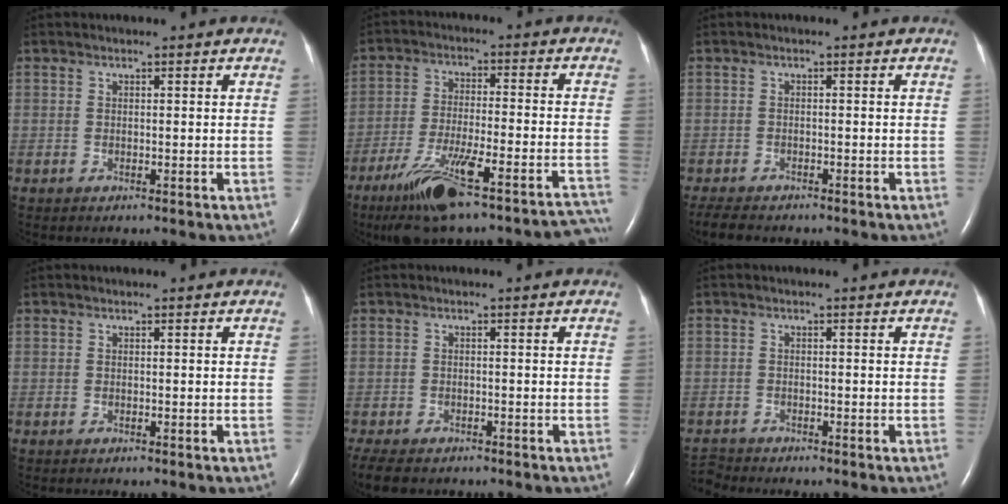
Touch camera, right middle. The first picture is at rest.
{"total": 17.6, "force": [-13.4, 2.5, 11.1], "torque": [-0.119, 0.010, -0.212]}
{"total": 4.4, "force": [-3.8, 1.1, 1.9], "torque": [-0.037, -0.012, -0.058]}
{"total": 0.0}
{"total": 6.5, "force": [-5.2, 2.6, 3.0], "torque": [-0.057, -0.013, -0.078]}
{"total": 1.8, "force": [-1.7, -0.3, -0.5], "torque": [0.007, -0.016, -0.031]}